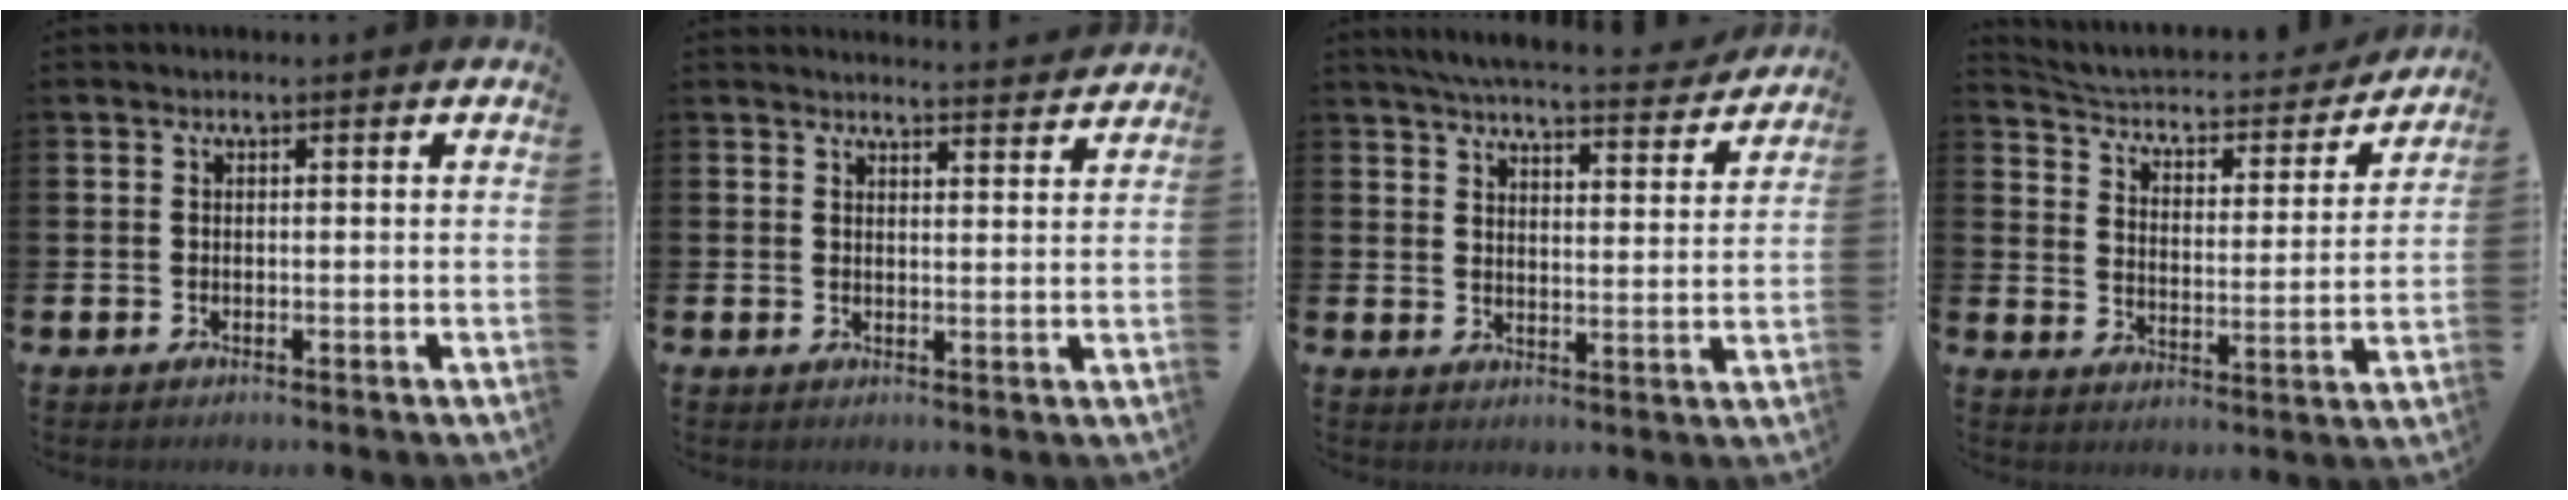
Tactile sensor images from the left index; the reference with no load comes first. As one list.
[{"total": 3.3, "force": [3.3, -0.1, -0.1], "torque": [0.008, -0.028, 0.057]}, {"total": 6.4, "force": [6.2, 0.5, 1.7], "torque": [-0.040, -0.045, 0.105]}, {"total": 4.3, "force": [3.8, 1.7, 1.2], "torque": [-0.050, -0.036, 0.053]}]